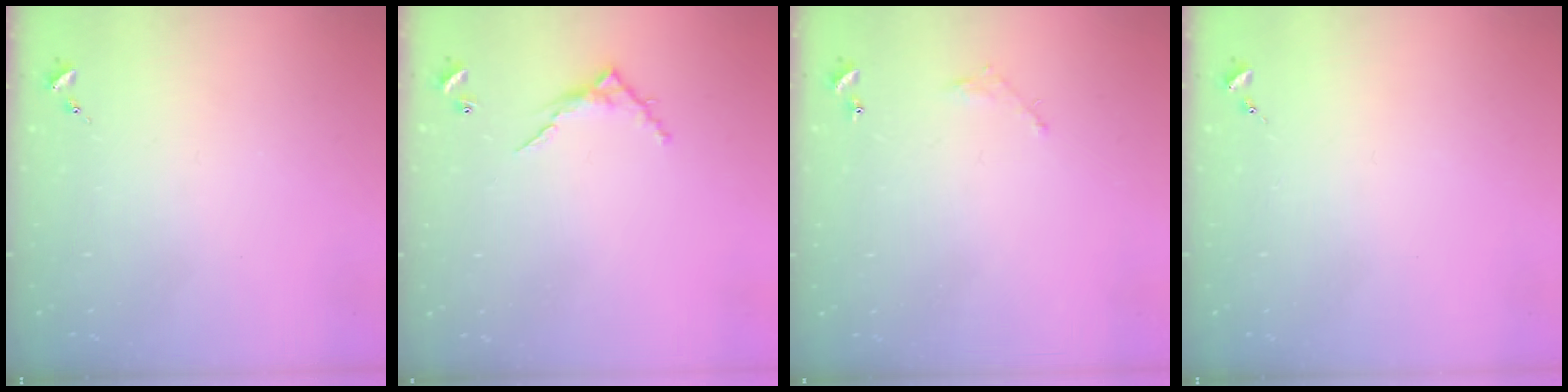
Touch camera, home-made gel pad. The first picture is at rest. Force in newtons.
{"total": 5.7, "press": 5.7, "slide": 0.5}
{"total": 4.3, "press": 4.3, "slide": 0.2}
{"total": 0.0}